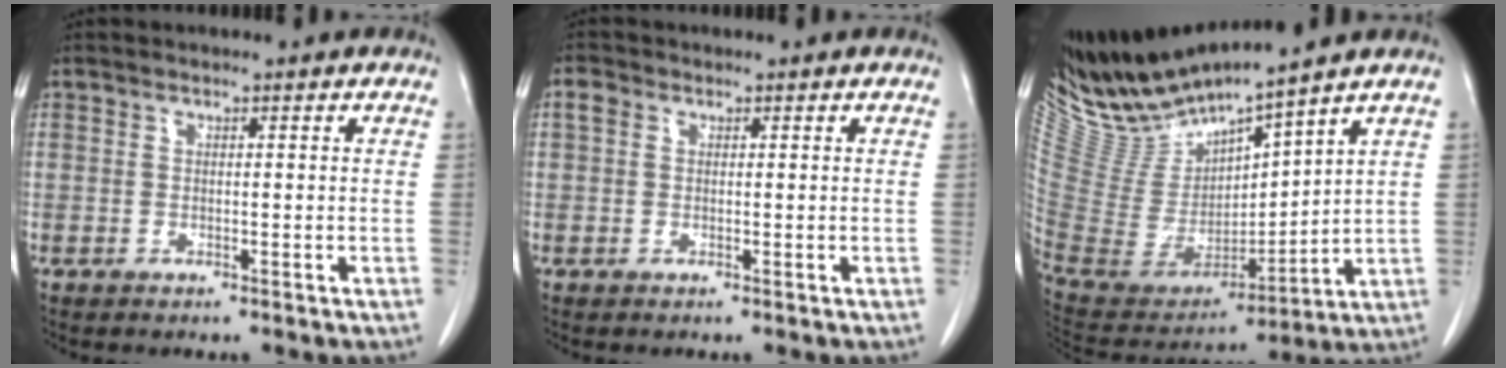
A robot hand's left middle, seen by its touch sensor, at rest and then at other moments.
{"total": 1.5, "force": [0.5, 1.2, 0.7], "torque": [-0.015, 0.012, 0.008]}
{"total": 13.1, "force": [12.2, -0.1, 4.7], "torque": [-0.109, -0.021, 0.255]}